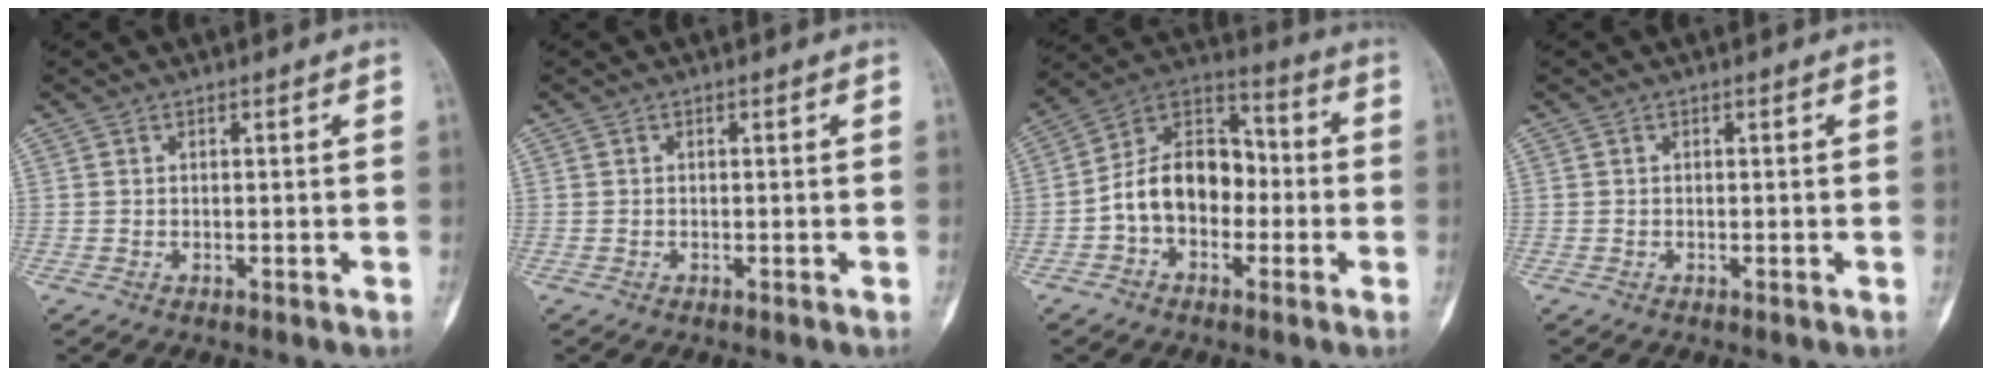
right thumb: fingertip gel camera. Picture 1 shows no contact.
{"total": 0.0}
{"total": 13.7, "force": [-2.2, 9.7, 9.4], "torque": [-0.130, 0.050, -0.052]}
{"total": 0.0}